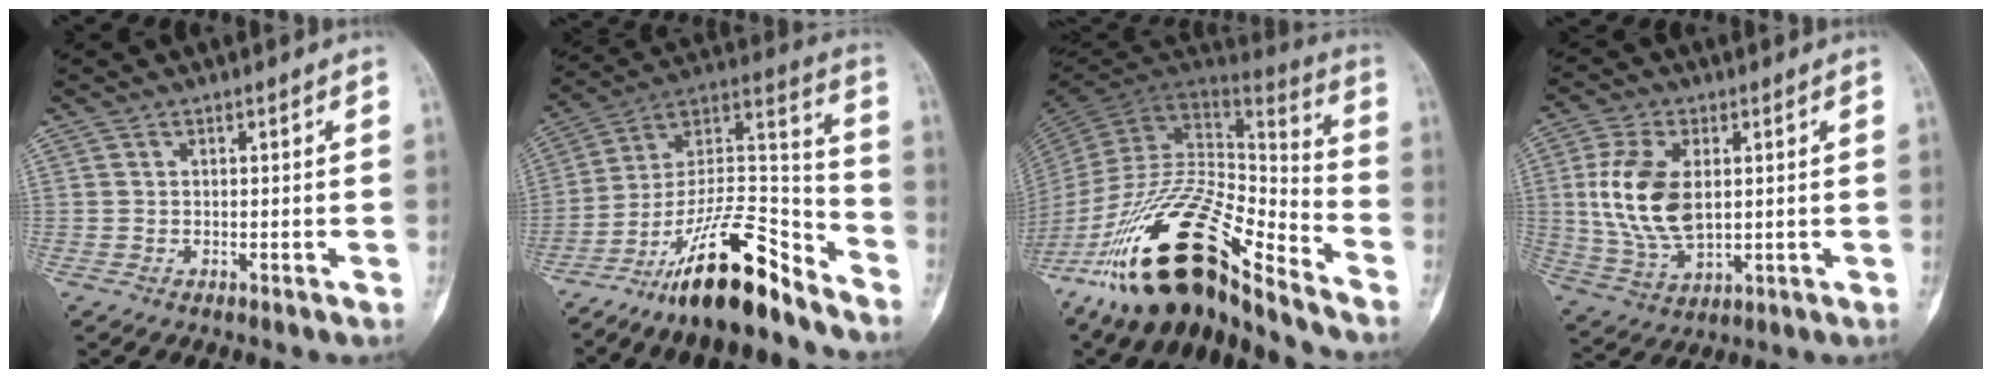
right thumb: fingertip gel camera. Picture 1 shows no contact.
{"total": 20.9, "force": [-15.3, 5.9, 12.9], "torque": [-0.206, 0.110, -0.266]}
{"total": 25.8, "force": [-17.4, 8.8, 16.9], "torque": [-0.318, 0.072, -0.308]}
{"total": 13.2, "force": [1.4, 7.5, 10.8], "torque": [-0.218, -0.009, 0.035]}